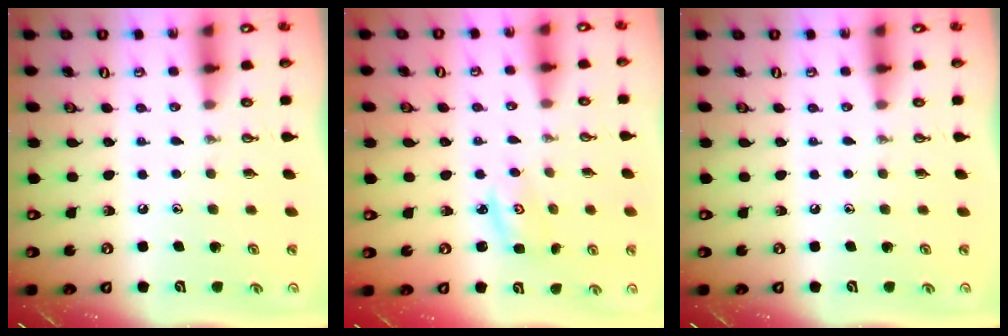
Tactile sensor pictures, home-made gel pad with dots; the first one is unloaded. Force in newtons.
{"total": 2.8, "press": 2.8, "slide": 0.4}
{"total": 0.0}